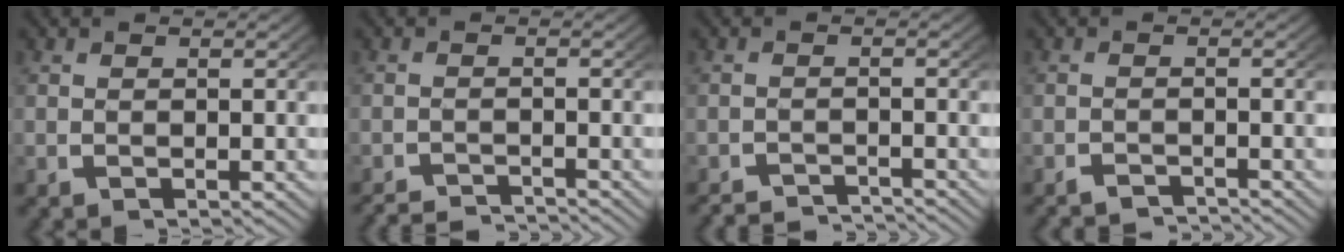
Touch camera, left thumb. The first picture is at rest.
{"total": 3.2, "force": [-3.2, 0.5, 0.4], "torque": [0.000, -0.014, -0.054]}
{"total": 3.7, "force": [-3.6, 0.7, 0.6], "torque": [-0.002, -0.015, -0.060]}
{"total": 2.5, "force": [-2.5, 0.5, 0.3], "torque": [-0.006, -0.013, -0.041]}